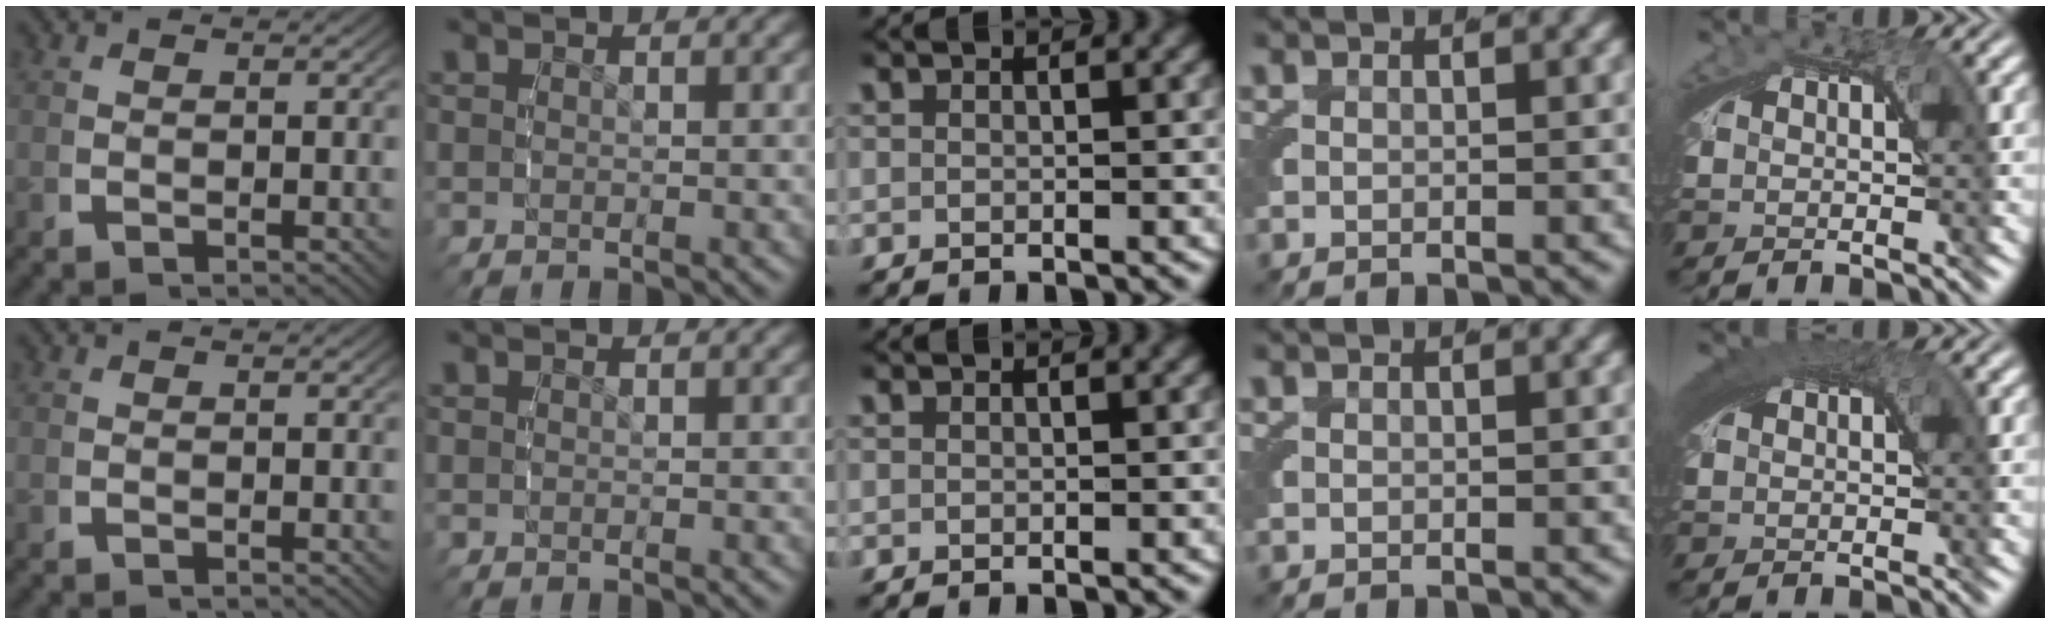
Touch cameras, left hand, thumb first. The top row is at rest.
{"little": {"total": 3.6, "force": [1.6, 1.2, 3.0], "torque": [-0.043, 0.014, 0.021]}}